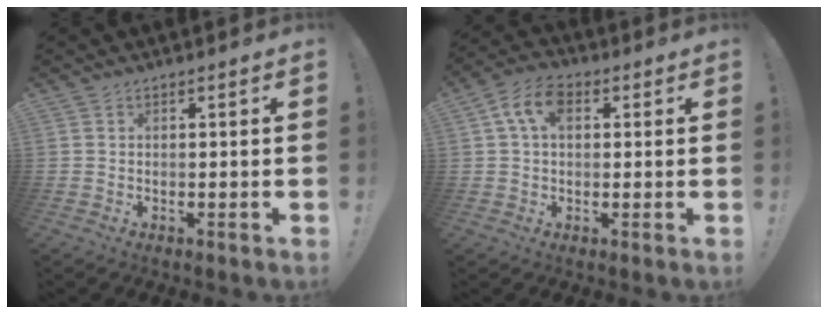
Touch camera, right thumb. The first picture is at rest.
{"total": 8.3, "force": [2.4, 5.3, 5.9], "torque": [-0.111, 0.008, 0.046]}